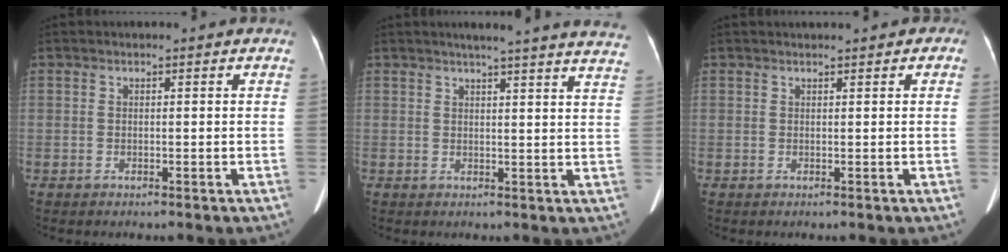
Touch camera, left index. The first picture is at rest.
{"total": 19.3, "force": [17.5, 0.4, 8.1], "torque": [-0.104, -0.032, 0.195]}
{"total": 1.7, "force": [0.9, 0.7, 1.2], "torque": [-0.015, 0.018, 0.013]}